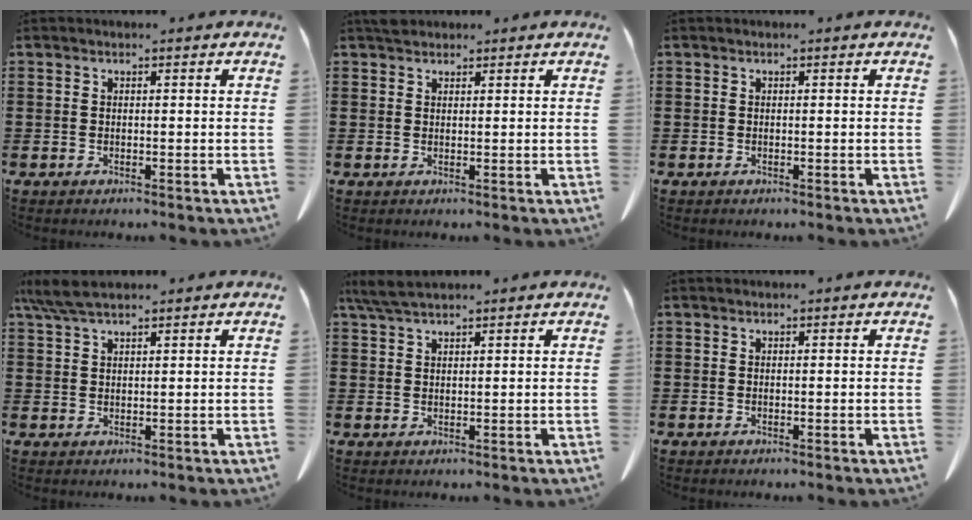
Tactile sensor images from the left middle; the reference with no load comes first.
{"total": 1.6, "force": [1.4, 0.7, 0.4], "torque": [-0.012, 0.004, 0.027]}
{"total": 0.0}
{"total": 4.7, "force": [3.6, 0.9, 2.9], "torque": [-0.066, 0.001, 0.067]}
{"total": 3.9, "force": [3.1, 0.7, 2.2], "torque": [-0.051, -0.001, 0.059]}
{"total": 0.0}